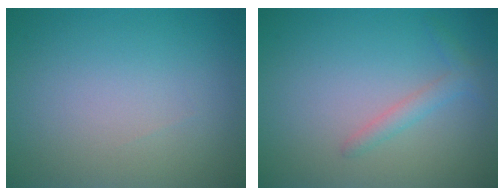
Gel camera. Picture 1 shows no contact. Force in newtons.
{"total": 1.5, "press": 1.5, "slide": 0.1}